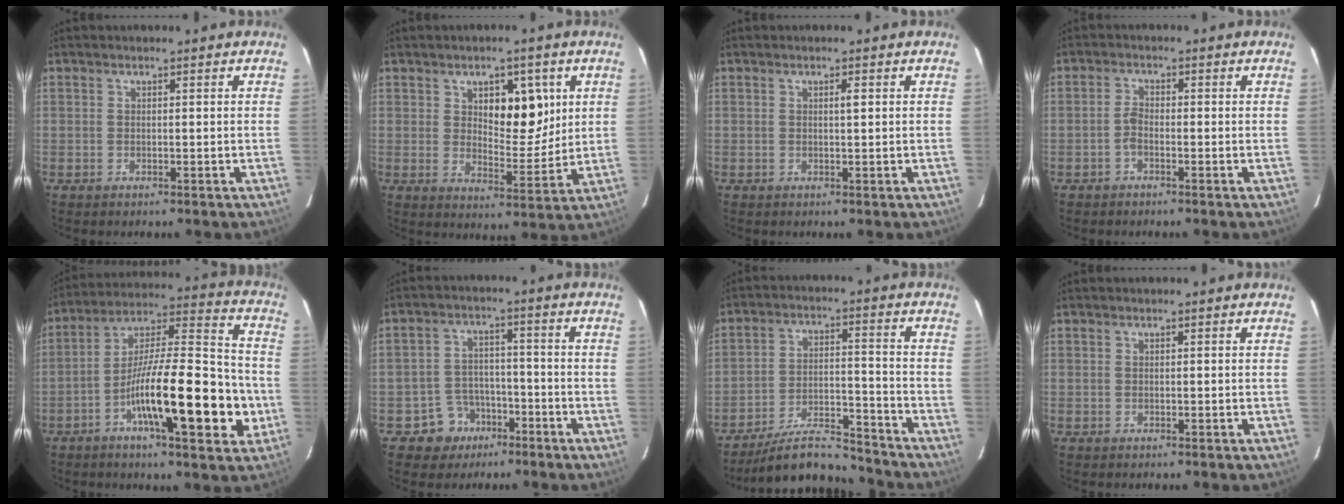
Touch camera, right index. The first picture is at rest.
{"total": 8.5, "force": [3.1, 3.9, 6.9], "torque": [-0.094, 0.004, 0.052]}
{"total": 0.8, "force": [0.2, 0.0, 0.8], "torque": [-0.014, 0.001, 0.003]}
{"total": 1.8, "force": [-0.8, 0.7, 1.4], "torque": [-0.029, 0.005, -0.017]}
{"total": 19.1, "force": [-5.8, 3.6, 17.9], "torque": [-0.305, 0.010, -0.090]}
{"total": 6.5, "force": [-3.7, 5.2, 0.9], "torque": [-0.012, 0.014, -0.054]}
{"total": 10.9, "force": [-10.1, 2.2, 3.2], "torque": [-0.049, 0.016, -0.174]}
{"total": 0.0}